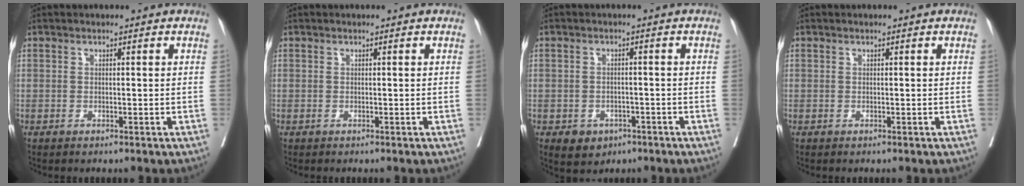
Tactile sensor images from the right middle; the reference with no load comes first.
{"total": 0.0}
{"total": 4.1, "force": [-2.3, 3.1, 1.5], "torque": [-0.025, 0.001, -0.026]}
{"total": 0.0}